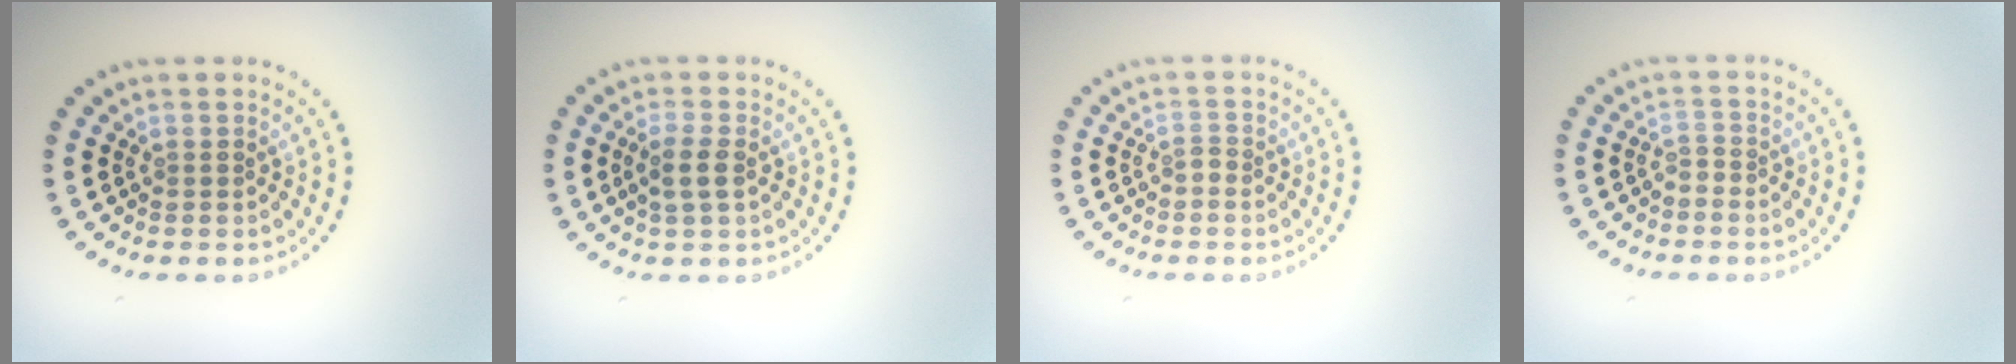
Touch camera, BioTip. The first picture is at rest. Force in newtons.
{"total": 2.0, "press": 1.9, "slide": 0.6}
{"total": 0.9, "press": 0.6, "slide": 0.7}
{"total": 0.7, "press": 0.4, "slide": 0.6}